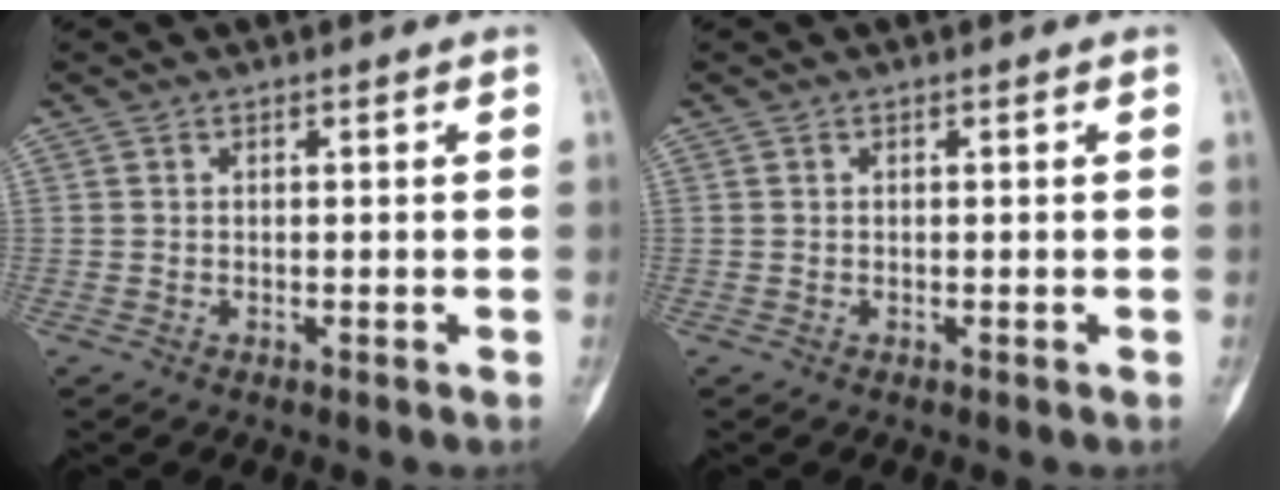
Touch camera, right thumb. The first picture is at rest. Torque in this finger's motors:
{"motor_torque": [-0.01, 0.01, 0.10, 0.10, 0.10]}